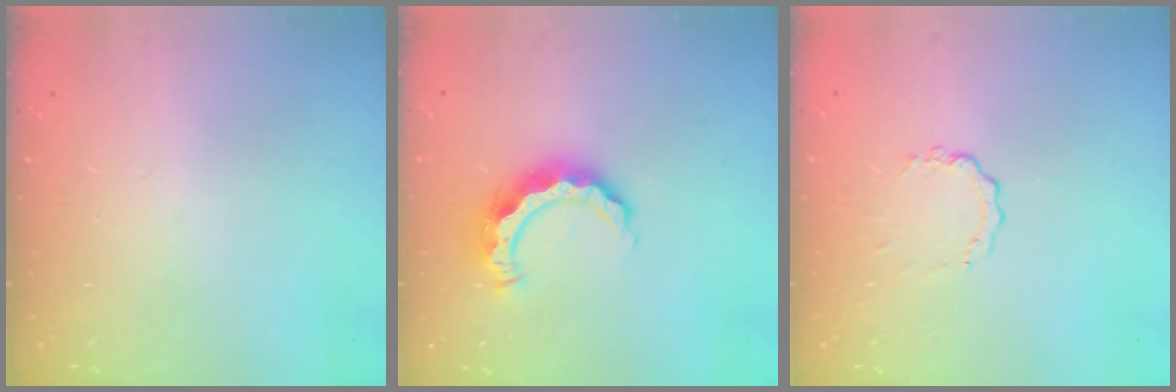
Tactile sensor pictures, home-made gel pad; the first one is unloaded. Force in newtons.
{"total": 9.6, "press": 9.5, "slide": 0.9}
{"total": 3.6, "press": 3.5, "slide": 0.3}